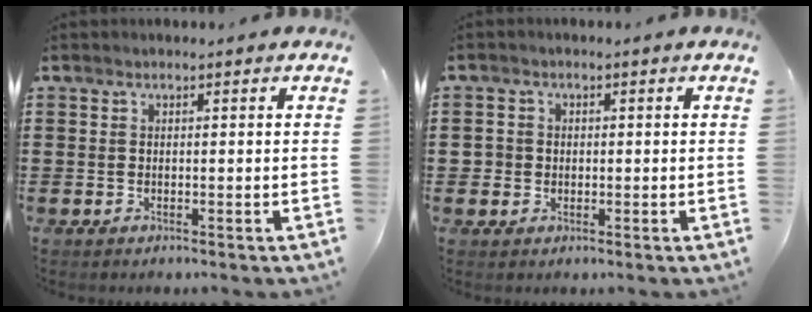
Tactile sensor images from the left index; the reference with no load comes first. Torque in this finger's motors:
{"motor_torque": [0.21, -0.08, -0.03, -0.01]}